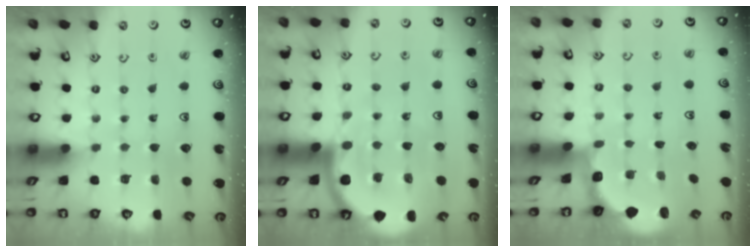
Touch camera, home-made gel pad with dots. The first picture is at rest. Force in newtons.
{"total": 9.3, "press": 9.2, "slide": 1.2}
{"total": 1.8, "press": 1.7, "slide": 0.7}